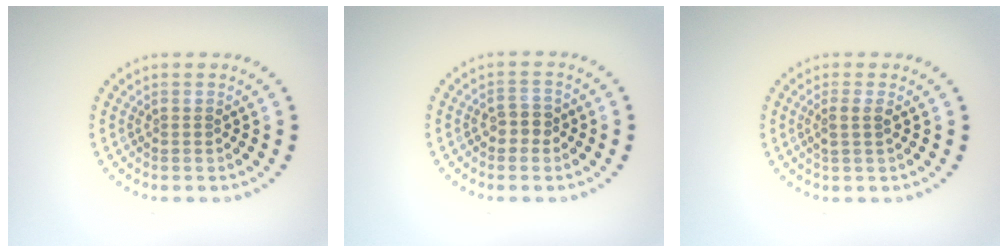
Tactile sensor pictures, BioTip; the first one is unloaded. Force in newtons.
{"total": 1.9, "press": 1.8, "slide": 0.6}
{"total": 1.5, "press": 1.3, "slide": 0.6}